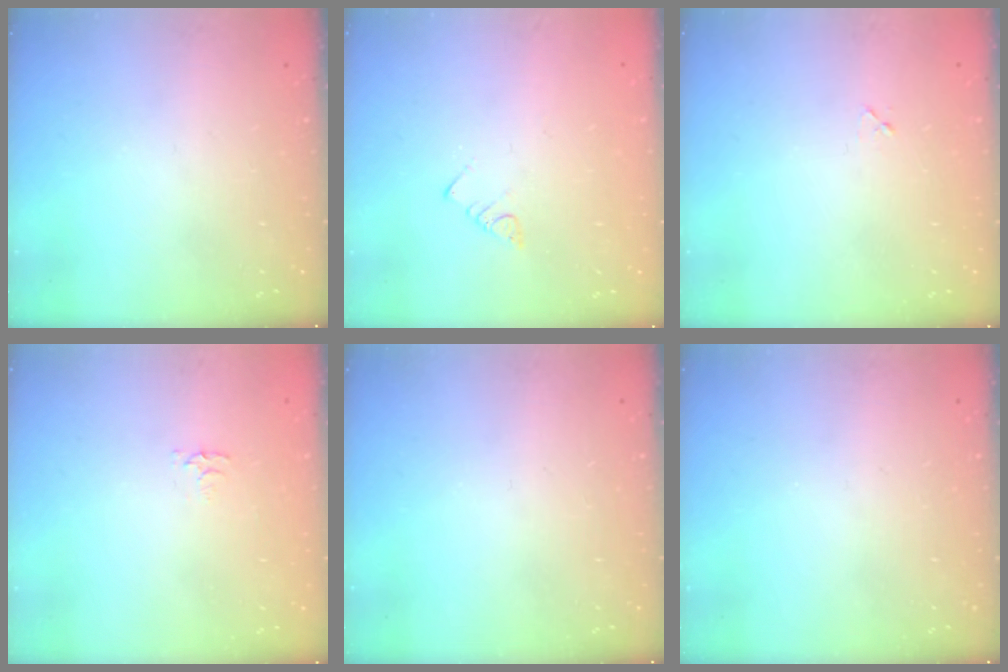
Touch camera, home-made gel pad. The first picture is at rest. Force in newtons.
{"total": 2.5, "press": 2.5, "slide": 0.4}
{"total": 2.2, "press": 2.2, "slide": 0.1}
{"total": 2.5, "press": 2.5, "slide": 0.4}
{"total": 0.0}
{"total": 0.0}